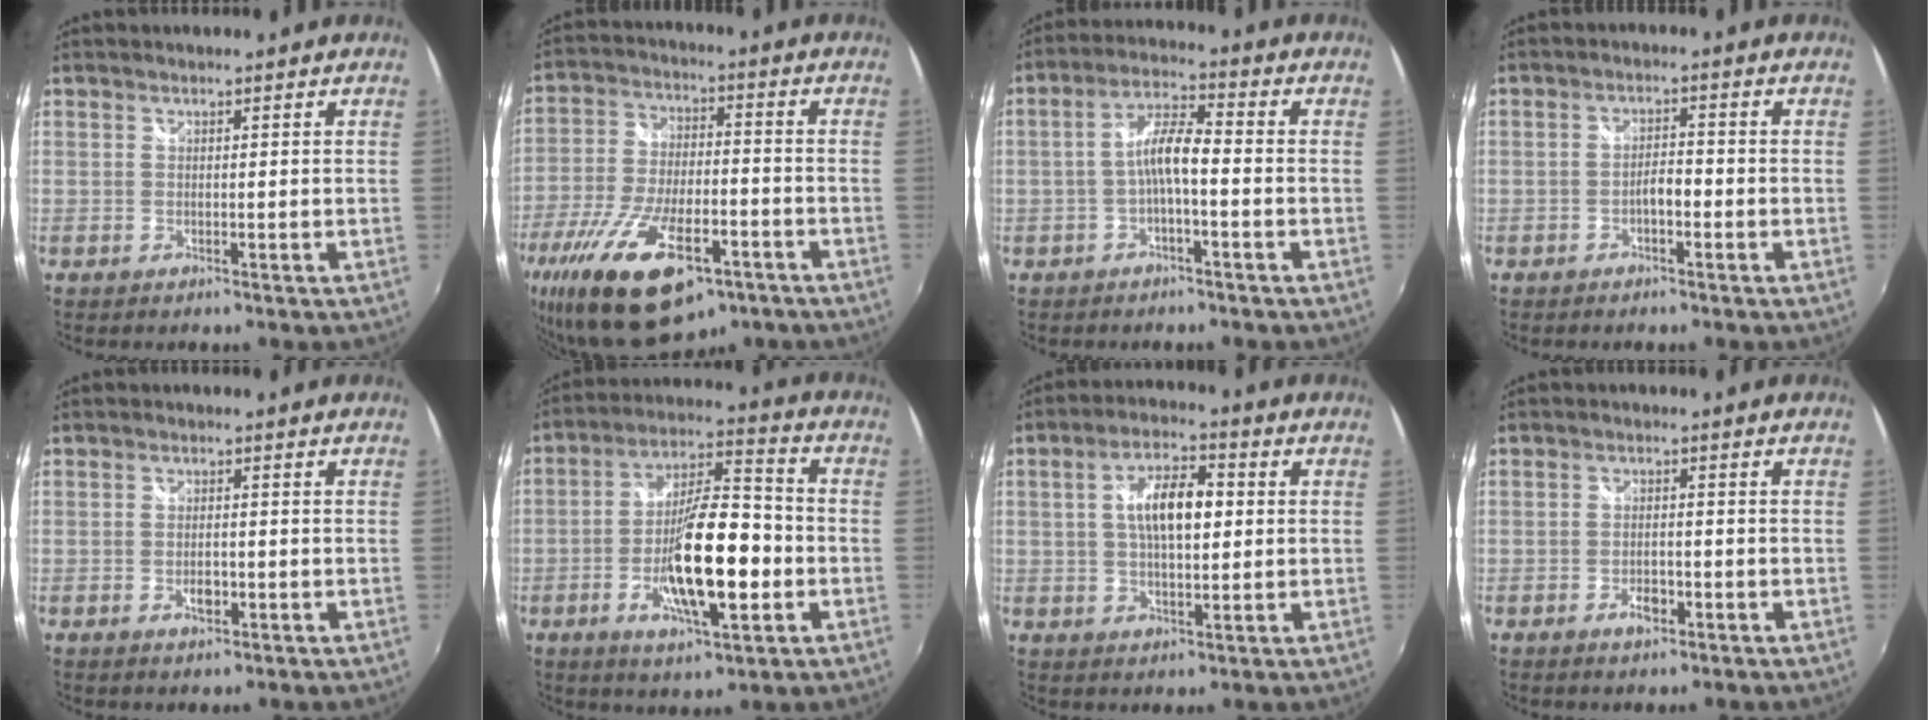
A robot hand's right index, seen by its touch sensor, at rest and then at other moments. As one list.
[{"total": 22.1, "force": [-13.1, 9.0, 15.3], "torque": [-0.312, -0.051, -0.216]}, {"total": 5.9, "force": [-1.8, 1.2, 5.5], "torque": [-0.114, 0.015, -0.034]}, {"total": 2.7, "force": [-1.6, 0.7, 2.1], "torque": [-0.044, 0.007, -0.028]}, {"total": 2.8, "force": [-1.0, 1.4, 2.2], "torque": [-0.039, -0.003, -0.017]}, {"total": 16.7, "force": [-4.3, 4.7, 15.4], "torque": [-0.278, 0.002, -0.074]}, {"total": 9.4, "force": [1.2, 4.1, 8.3], "torque": [-0.148, 0.015, 0.020]}, {"total": 3.3, "force": [-1.7, 1.6, 2.3], "torque": [-0.046, -0.002, -0.029]}]